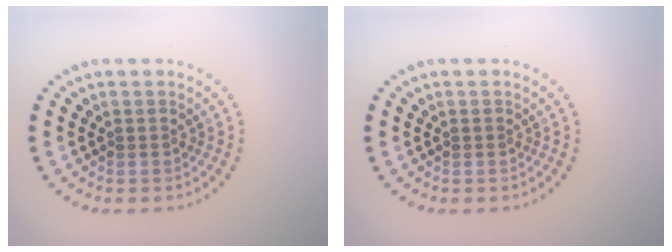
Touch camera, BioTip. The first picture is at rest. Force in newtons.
{"total": 0.0}